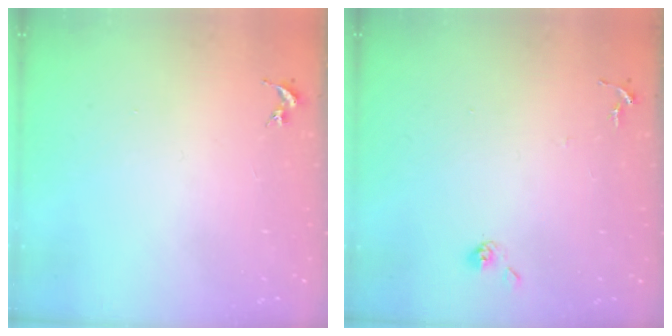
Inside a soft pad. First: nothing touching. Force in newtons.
{"total": 5.9, "press": 5.9, "slide": 0.5}